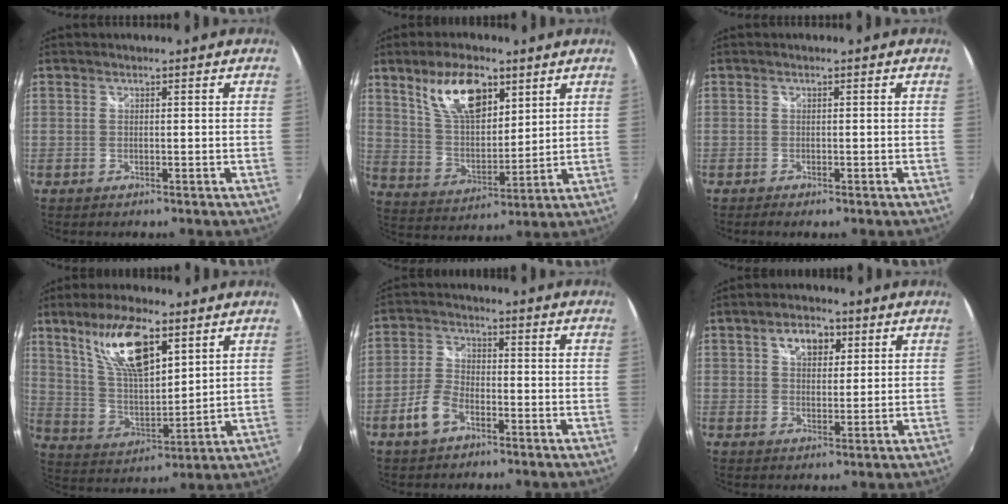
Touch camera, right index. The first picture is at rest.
{"total": 13.3, "force": [7.4, 6.1, 9.2], "torque": [-0.162, 0.012, 0.147]}
{"total": 1.3, "force": [-1.0, 0.6, 0.6], "torque": [-0.016, -0.008, -0.019]}
{"total": 15.3, "force": [8.4, 5.5, 11.5], "torque": [-0.210, 0.009, 0.167]}
{"total": 6.4, "force": [-3.5, 3.4, 4.1], "torque": [-0.091, 0.007, -0.065]}
{"total": 6.1, "force": [2.7, 3.8, 3.9], "torque": [-0.062, 0.017, 0.044]}